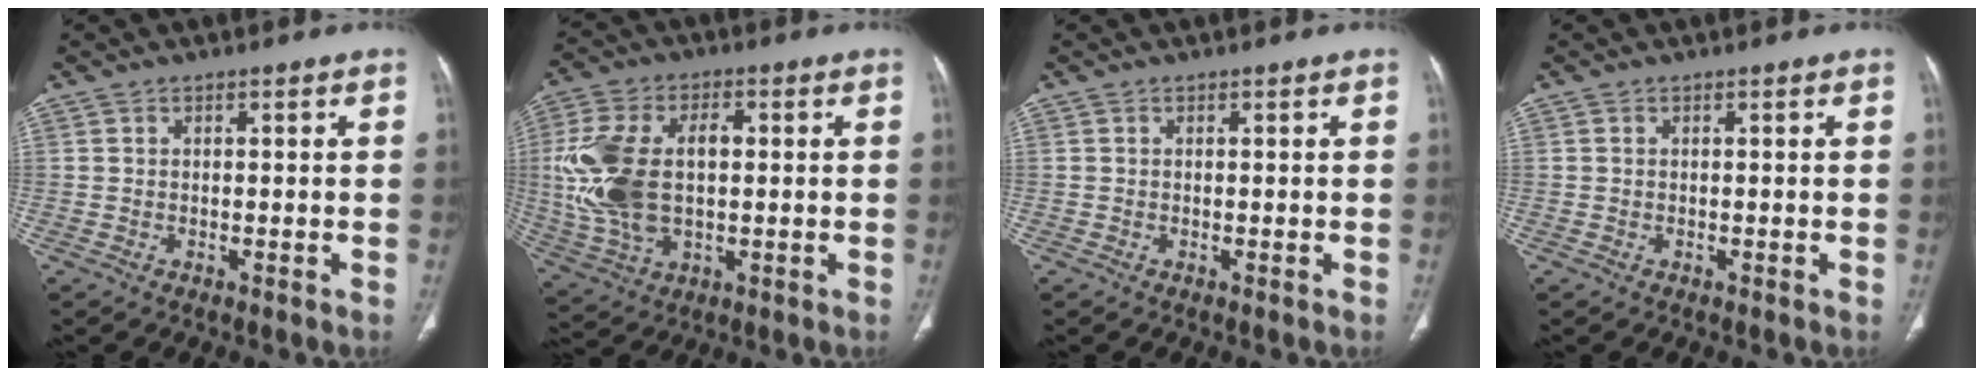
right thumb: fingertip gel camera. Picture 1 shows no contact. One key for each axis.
{"total": 16.9, "fx": 0.7, "fy": 9.8, "fz": 13.8, "tx": -0.295, "ty": 0.012, "tz": 0.022}
{"total": 0.0}
{"total": 0.0}